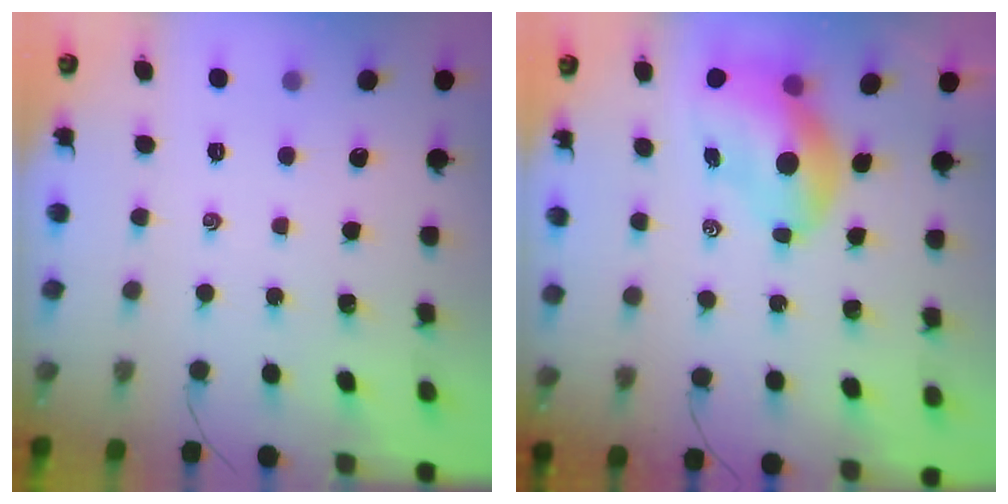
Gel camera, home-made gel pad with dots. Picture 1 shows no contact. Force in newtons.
{"total": 9.0, "press": 8.7, "slide": 2.4}